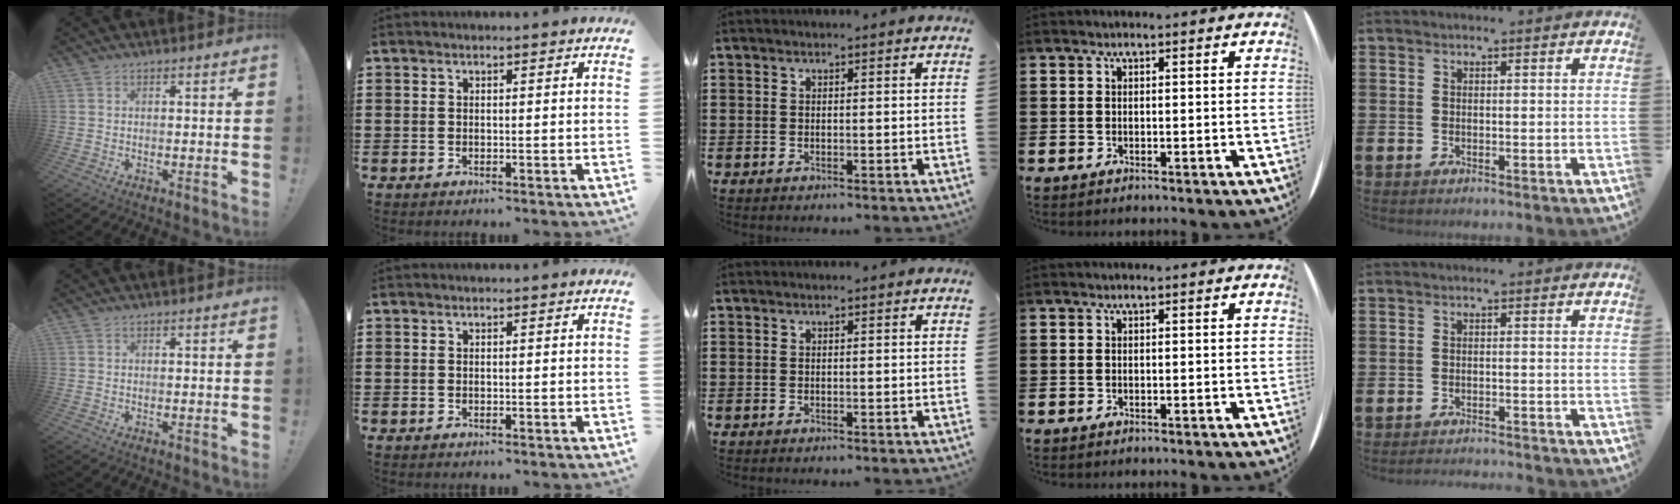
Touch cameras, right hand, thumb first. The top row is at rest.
{"little": {"total": 1.4, "force": [-1.4, -0.1, 0.0], "torque": [-0.003, 0.003, -0.029]}}